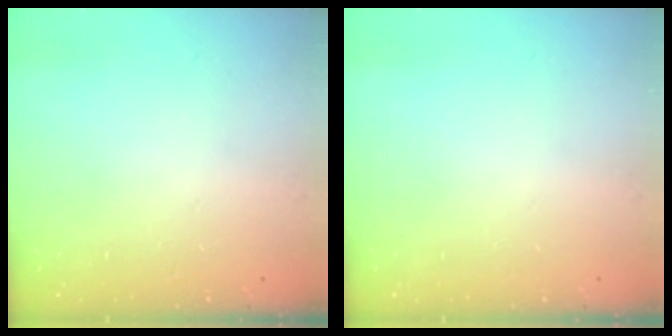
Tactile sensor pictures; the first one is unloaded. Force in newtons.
{"total": 0.0}